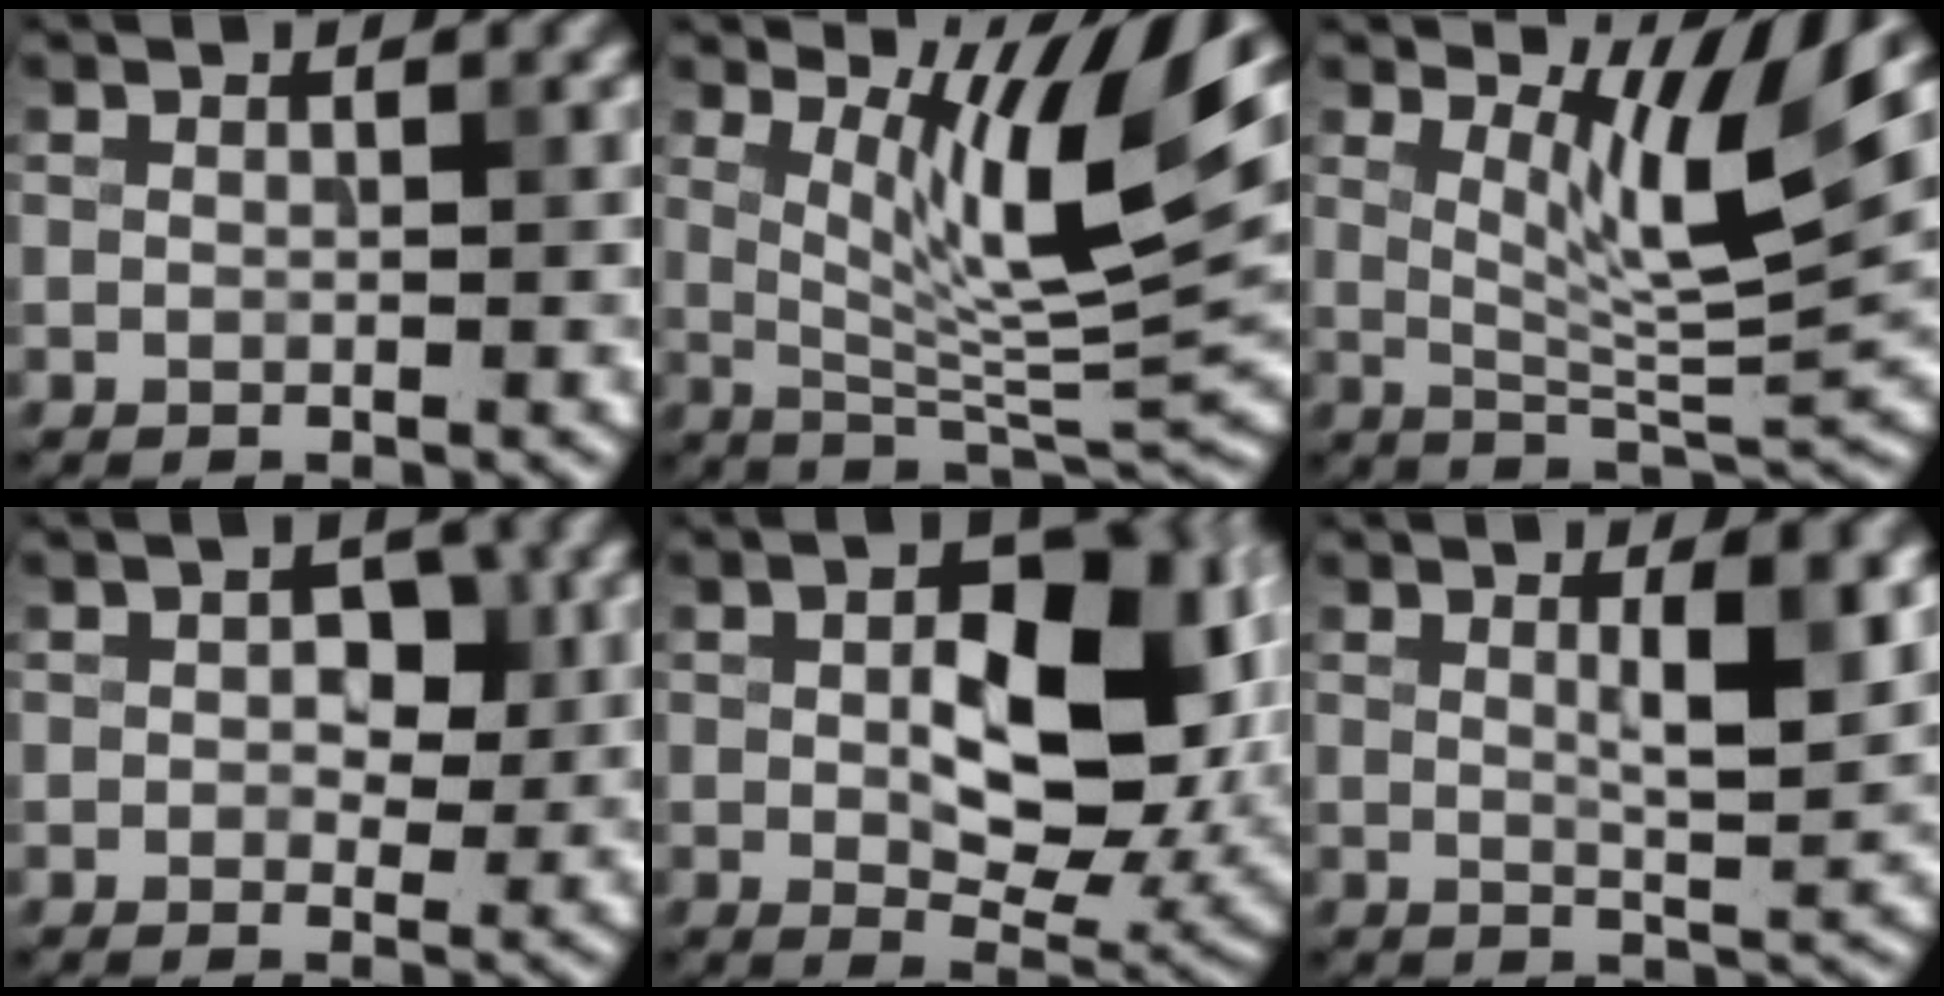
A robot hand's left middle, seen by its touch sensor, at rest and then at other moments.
{"total": 9.7, "force": [3.9, 1.9, 8.7], "torque": [-0.134, -0.014, 0.076]}
{"total": 6.6, "force": [3.4, 1.2, 5.5], "torque": [-0.092, -0.010, 0.061]}
{"total": 3.2, "force": [0.5, 2.1, 2.3], "torque": [-0.027, -0.001, 0.002]}
{"total": 12.0, "force": [1.1, 6.3, 10.1], "torque": [-0.139, -0.001, 0.024]}
{"total": 4.0, "force": [1.2, 0.8, 3.8], "torque": [-0.054, -0.004, 0.019]}